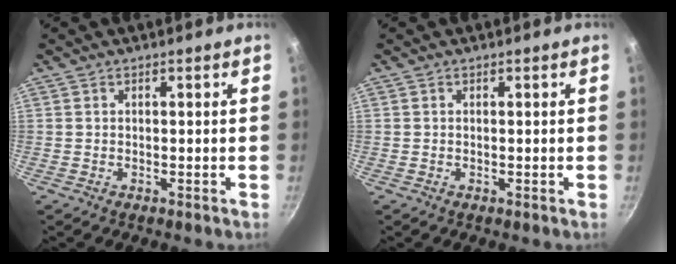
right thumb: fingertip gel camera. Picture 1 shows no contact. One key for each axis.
{"total": 0.0}